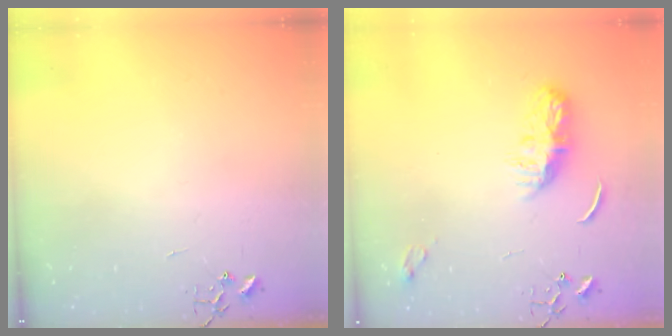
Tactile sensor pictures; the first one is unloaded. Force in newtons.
{"total": 8.2, "press": 8.2, "slide": 0.4}